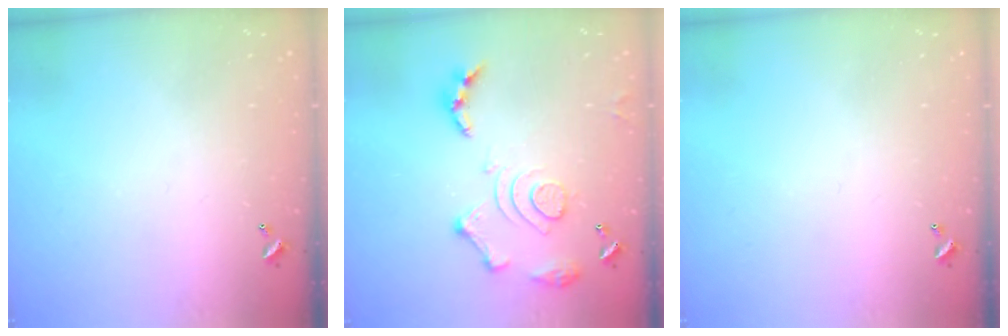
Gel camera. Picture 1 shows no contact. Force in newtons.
{"total": 14.6, "press": 14.5, "slide": 1.6}
{"total": 0.0}